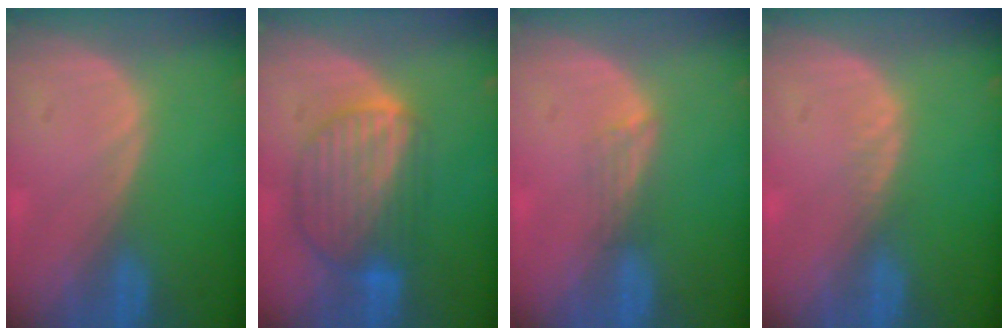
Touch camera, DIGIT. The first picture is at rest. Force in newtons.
{"total": 8.7, "press": 7.7, "slide": 4.1}
{"total": 2.0, "press": 1.6, "slide": 1.3}
{"total": 0.9, "press": 0.9, "slide": 0.2}